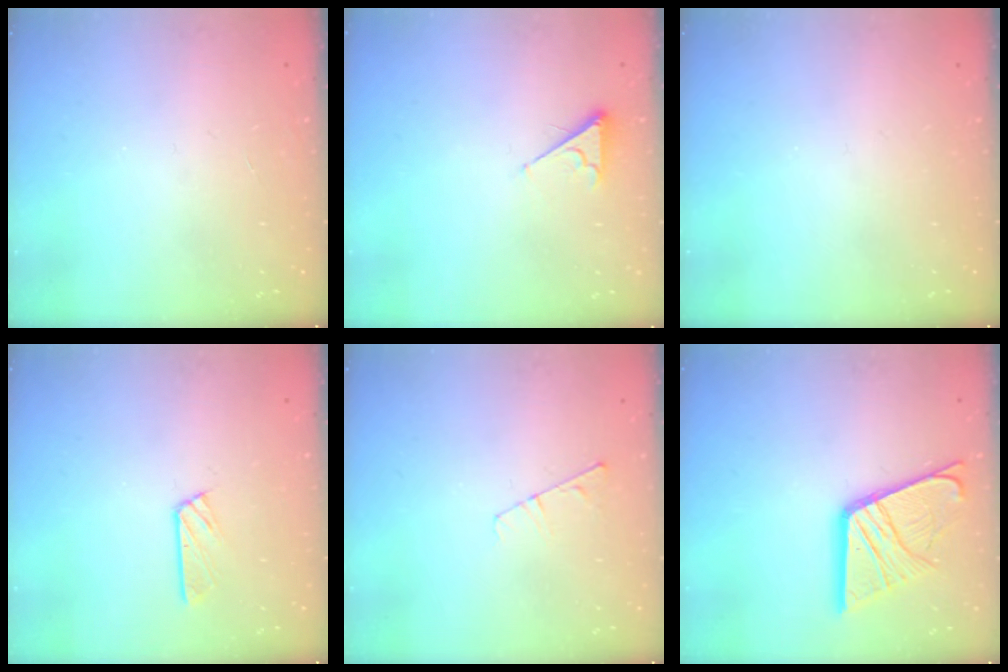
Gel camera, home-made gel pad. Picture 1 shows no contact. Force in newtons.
{"total": 3.0, "press": 2.9, "slide": 0.4}
{"total": 0.0}
{"total": 3.4, "press": 3.3, "slide": 0.4}
{"total": 3.5, "press": 3.5, "slide": 0.3}
{"total": 17.4, "press": 17.3, "slide": 1.8}